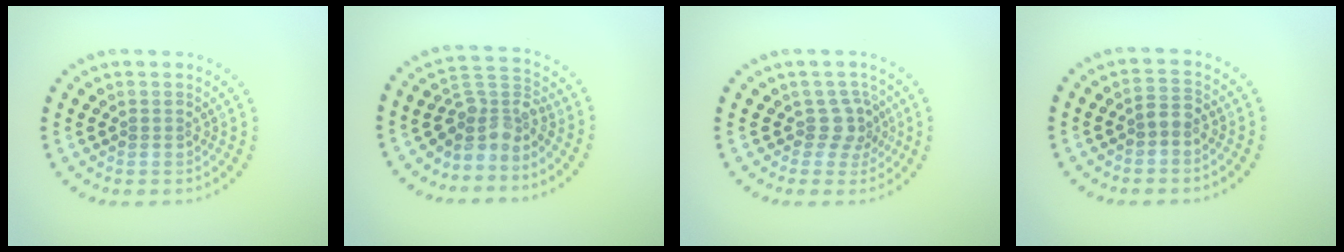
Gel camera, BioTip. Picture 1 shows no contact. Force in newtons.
{"total": 3.7, "press": 2.8, "slide": 2.3}
{"total": 2.4, "press": 1.8, "slide": 1.5}
{"total": 1.4, "press": 1.3, "slide": 0.6}